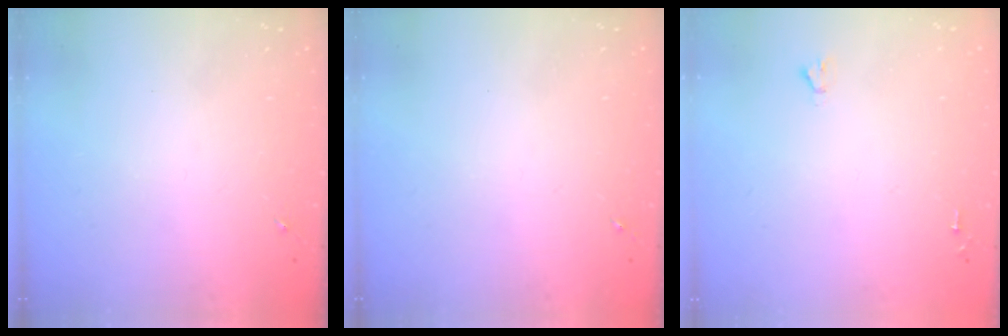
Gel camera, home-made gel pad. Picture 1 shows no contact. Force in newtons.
{"total": 0.0}
{"total": 1.6, "press": 1.6, "slide": 0.1}